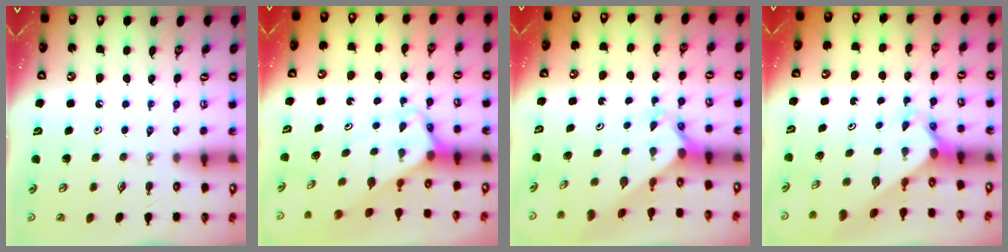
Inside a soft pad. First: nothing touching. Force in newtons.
{"total": 3.9, "press": 3.9, "slide": 0.3}
{"total": 2.3, "press": 2.3, "slide": 0.2}
{"total": 2.3, "press": 2.3, "slide": 0.2}